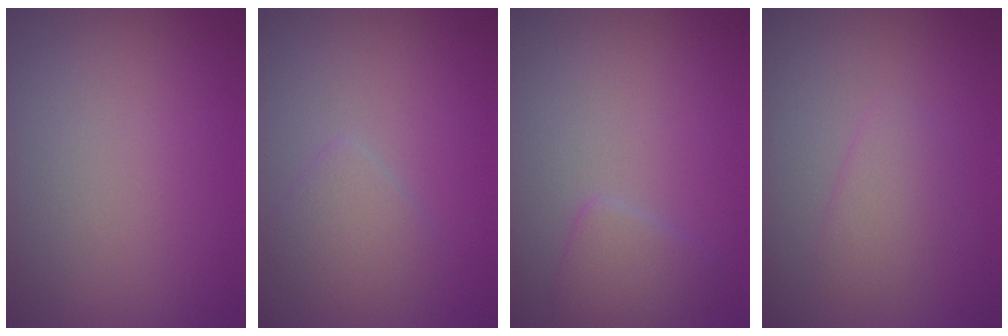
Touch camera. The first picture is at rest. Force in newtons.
{"total": 1.9, "press": 1.9, "slide": 0.1}
{"total": 1.9, "press": 1.9, "slide": 0.1}
{"total": 1.8, "press": 1.8, "slide": 0.1}